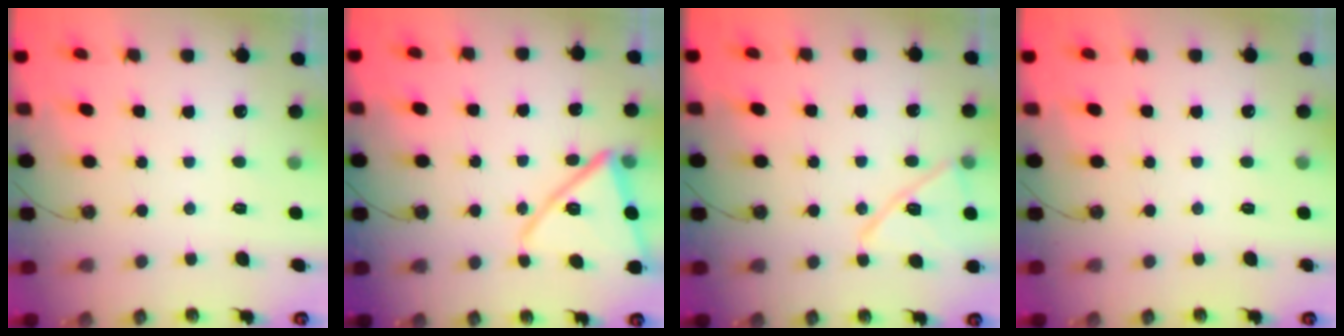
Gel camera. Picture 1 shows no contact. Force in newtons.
{"total": 15.2, "press": 15.1, "slide": 1.9}
{"total": 12.6, "press": 12.4, "slide": 2.3}
{"total": 0.0}